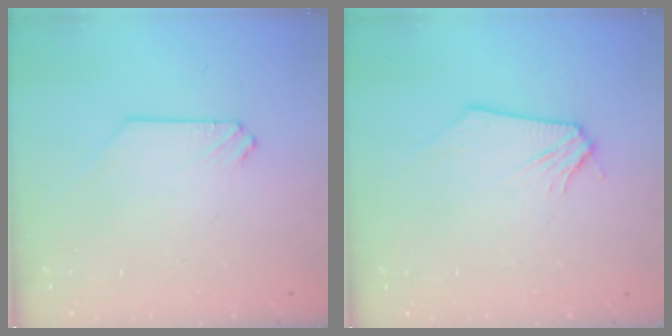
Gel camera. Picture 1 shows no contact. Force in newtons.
{"total": 0.0}